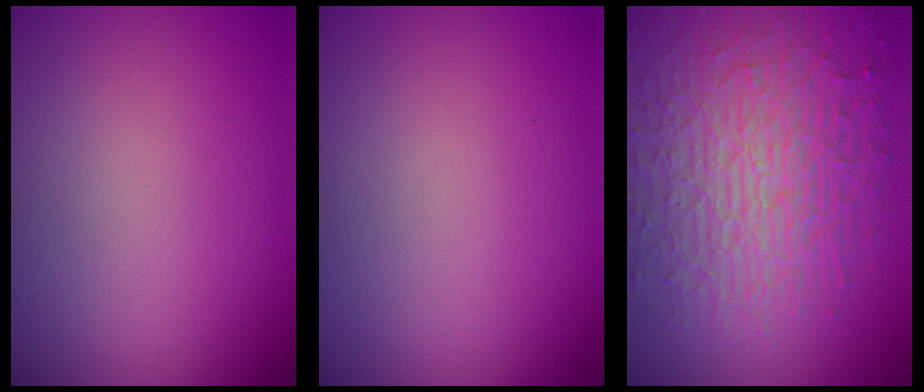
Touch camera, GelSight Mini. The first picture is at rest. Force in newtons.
{"total": 0.0}
{"total": 8.9, "press": 6.2, "slide": 6.4}